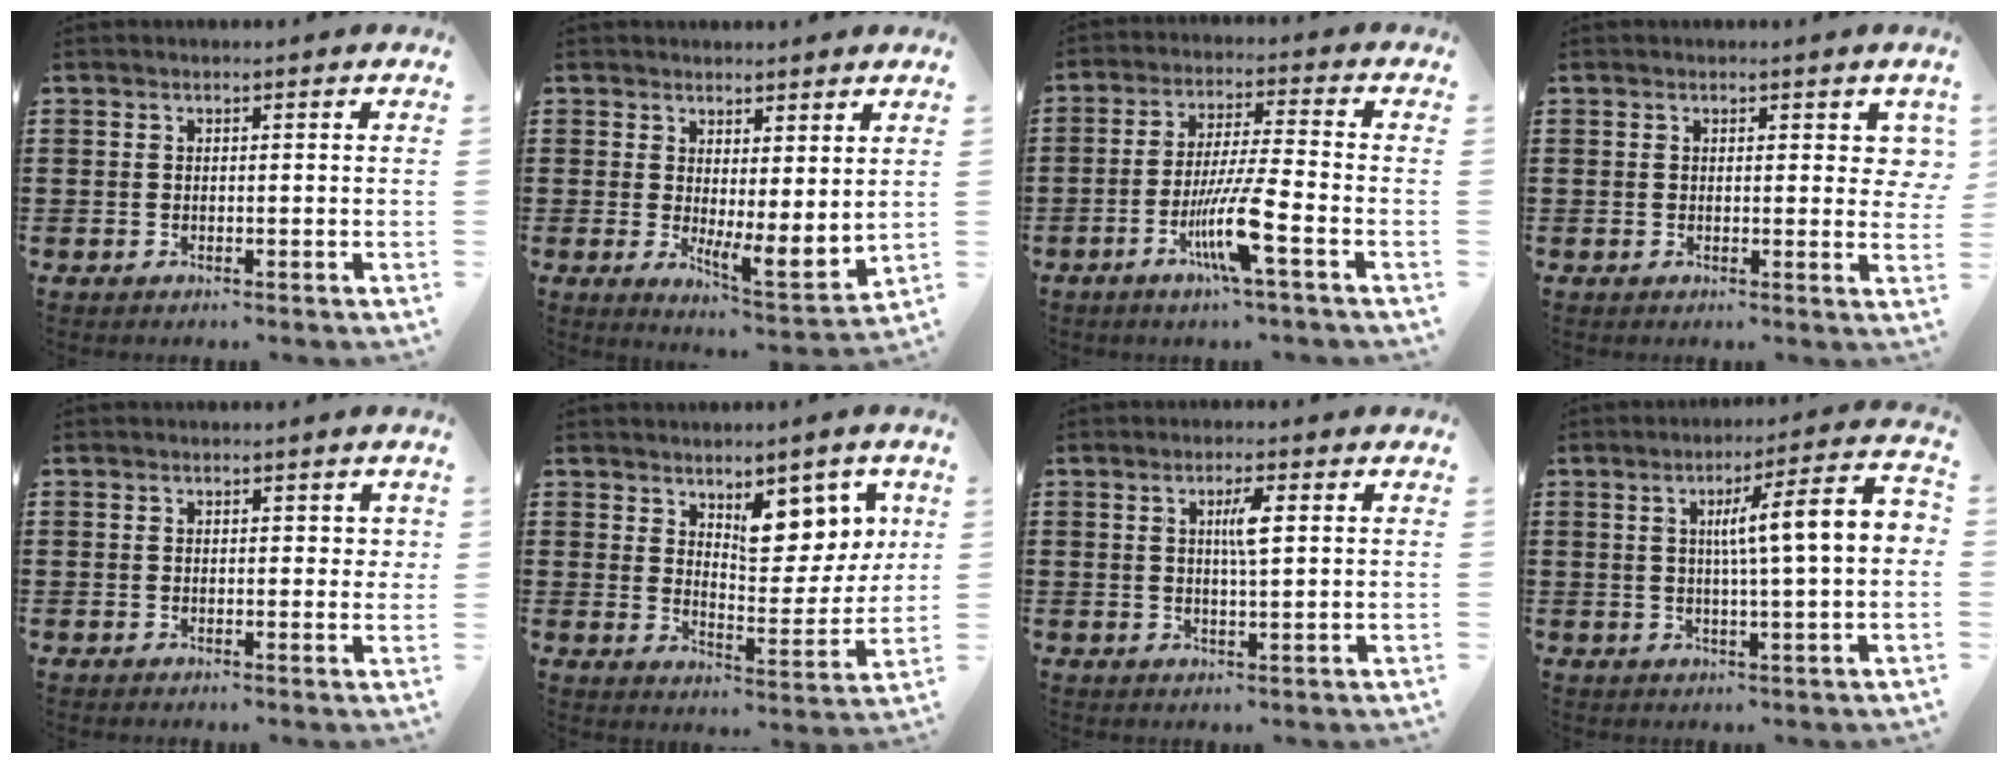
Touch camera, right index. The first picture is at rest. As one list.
[{"total": 3.1, "force": [1.6, 0.9, 2.5], "torque": [-0.046, -0.020, 0.028]}, {"total": 9.4, "force": [-4.2, 0.4, 8.4], "torque": [-0.169, -0.013, -0.082]}, {"total": 2.0, "force": [0.8, 1.1, 1.5], "torque": [-0.007, -0.003, 0.008]}, {"total": 1.3, "force": [0.5, 0.8, 0.8], "torque": [-0.009, 0.004, 0.007]}, {"total": 8.8, "force": [5.2, 4.3, 5.6], "torque": [-0.081, -0.027, 0.085]}, {"total": 3.8, "force": [0.9, 0.7, 3.6], "torque": [-0.065, 0.003, 0.009]}, {"total": 8.9, "force": [1.0, 0.4, 8.8], "torque": [-0.149, -0.007, 0.005]}]